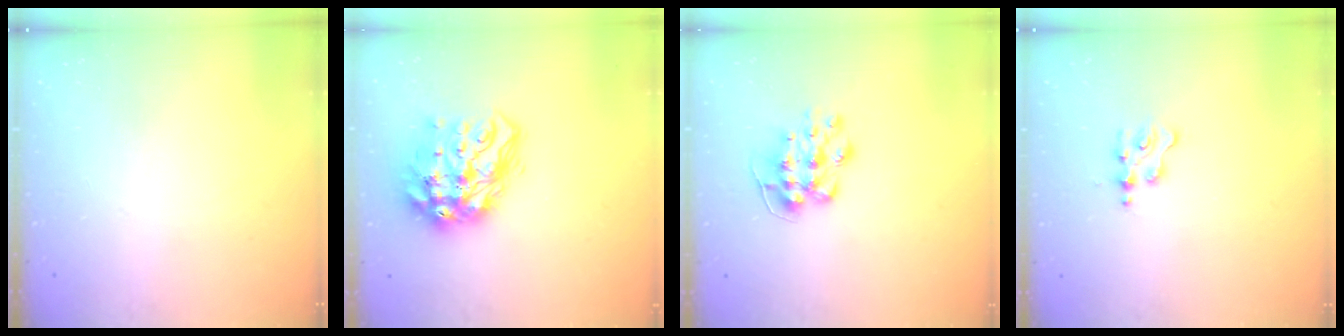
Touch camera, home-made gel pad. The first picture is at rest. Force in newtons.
{"total": 16.8, "press": 16.7, "slide": 1.9}
{"total": 8.6, "press": 8.5, "slide": 0.2}
{"total": 2.4, "press": 2.4, "slide": 0.2}